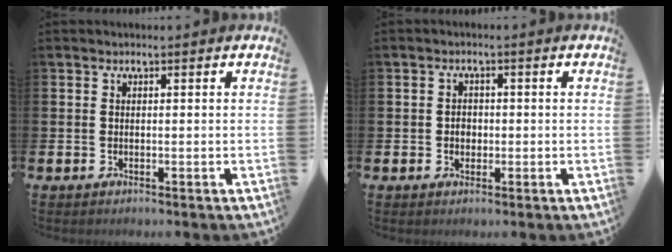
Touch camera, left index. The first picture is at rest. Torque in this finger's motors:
{"motor_torque": [-0.01, 0.24, 0.04, 0.00]}